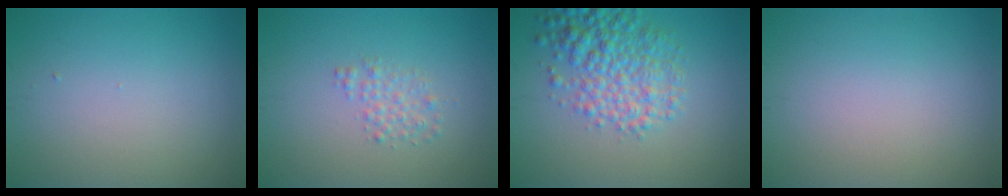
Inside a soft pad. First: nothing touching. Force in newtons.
{"total": 1.6, "press": 1.6, "slide": 0.0}
{"total": 5.5, "press": 5.5, "slide": 0.2}
{"total": 0.0}